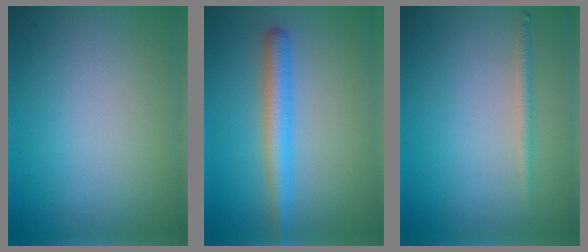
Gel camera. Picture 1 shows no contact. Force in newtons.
{"total": 3.5, "press": 3.5, "slide": 0.1}
{"total": 1.2, "press": 1.2, "slide": 0.0}